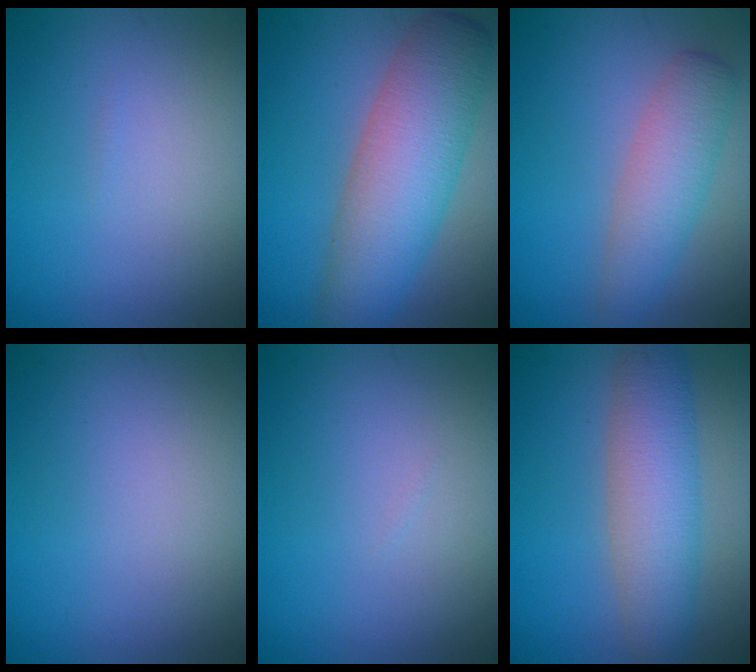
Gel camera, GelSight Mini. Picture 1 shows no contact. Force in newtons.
{"total": 8.3, "press": 8.3, "slide": 0.2}
{"total": 4.1, "press": 4.1, "slide": 0.1}
{"total": 0.0}
{"total": 0.0}
{"total": 5.9, "press": 5.9, "slide": 0.4}